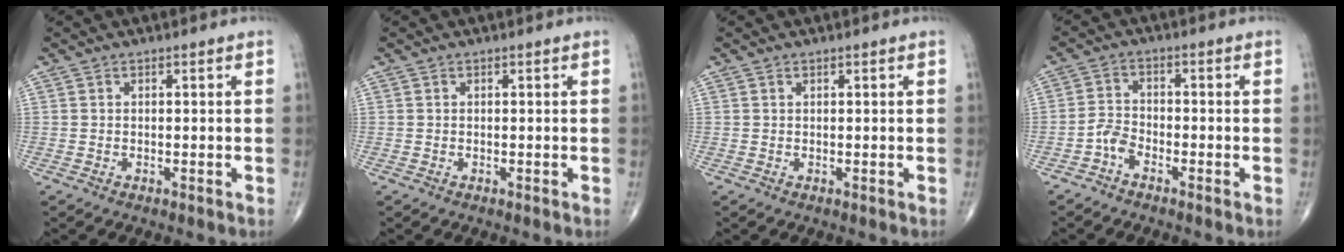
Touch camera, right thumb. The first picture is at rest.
{"total": 0.0}
{"total": 0.0}
{"total": 3.0, "force": [-2.2, 1.4, 1.6], "torque": [-0.021, 0.012, -0.050]}